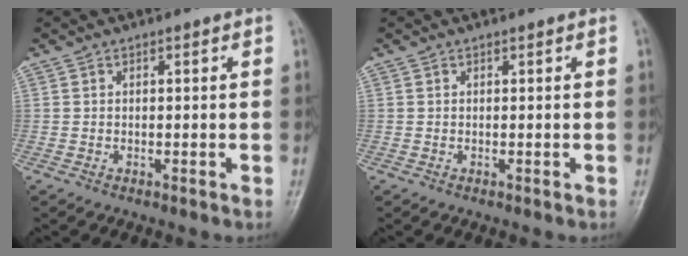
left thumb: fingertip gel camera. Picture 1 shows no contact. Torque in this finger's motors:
{"motor_torque": [0.00, 0.00, 0.02, -0.05, 0.00]}